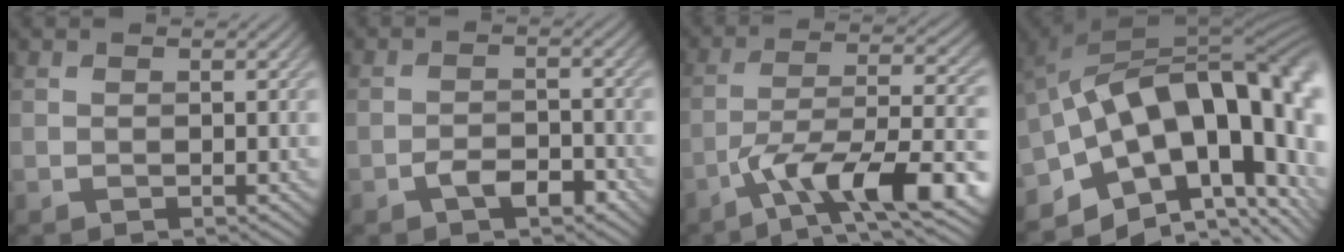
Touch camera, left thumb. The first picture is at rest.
{"total": 3.3, "force": [-2.0, 1.5, 2.1], "torque": [-0.035, 0.005, -0.038]}
{"total": 12.0, "force": [-6.4, 3.5, 9.5], "torque": [-0.161, 0.001, -0.114]}
{"total": 18.7, "force": [-2.1, 10.0, 15.7], "torque": [-0.193, -0.015, -0.018]}